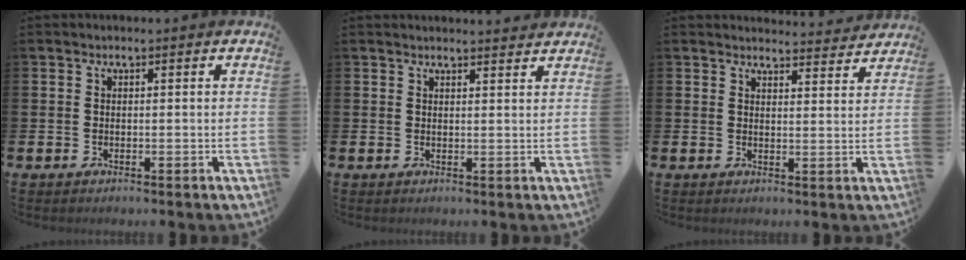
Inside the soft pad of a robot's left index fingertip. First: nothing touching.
{"total": 1.9, "force": [1.9, 0.2, -0.1], "torque": [0.013, -0.014, 0.031]}
{"total": 3.7, "force": [3.7, 0.4, -0.1], "torque": [0.009, -0.030, 0.064]}